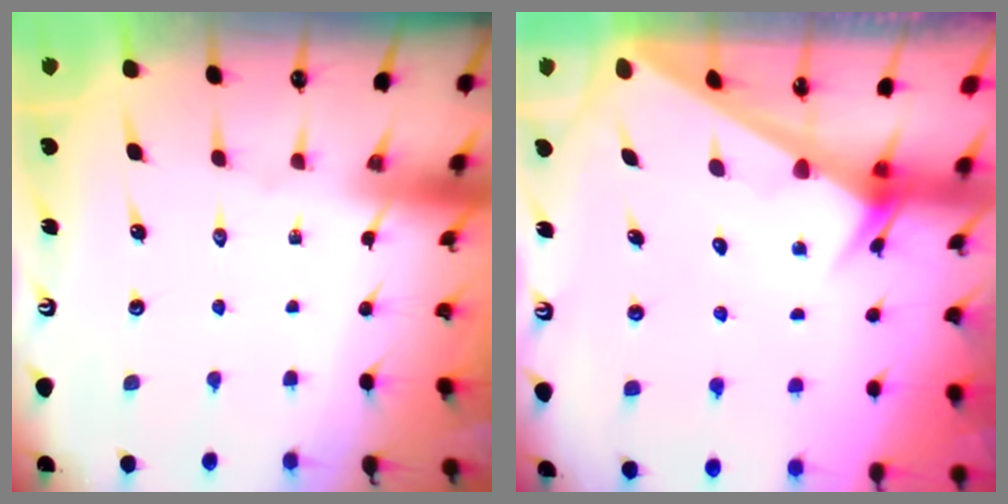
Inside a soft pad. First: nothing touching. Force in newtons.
{"total": 2.6, "press": 2.6, "slide": 0.1}